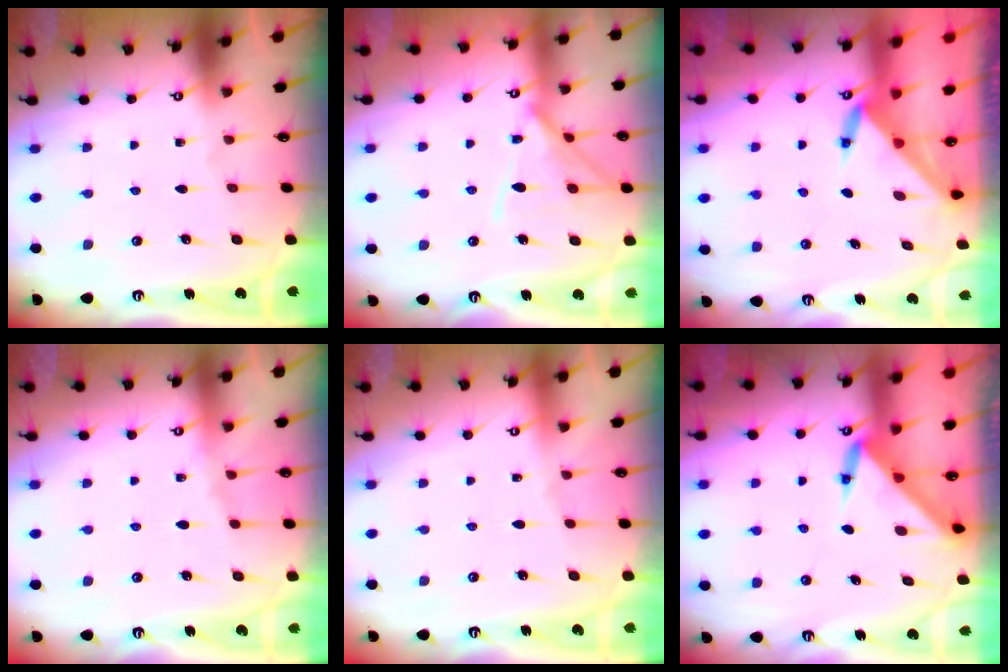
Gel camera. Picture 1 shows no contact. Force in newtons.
{"total": 11.6, "press": 11.6, "slide": 0.8}
{"total": 3.6, "press": 3.5, "slide": 0.3}
{"total": 5.1, "press": 5.0, "slide": 0.7}
{"total": 1.9, "press": 1.8, "slide": 0.5}
{"total": 3.0, "press": 3.0, "slide": 0.1}